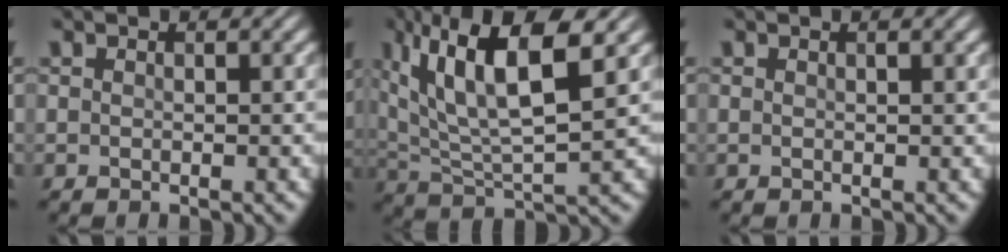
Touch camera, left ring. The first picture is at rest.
{"total": 10.1, "force": [4.8, 2.9, 8.4], "torque": [-0.157, 0.007, 0.090]}
{"total": 0.6, "force": [0.3, 0.1, 0.5], "torque": [-0.008, 0.000, 0.004]}